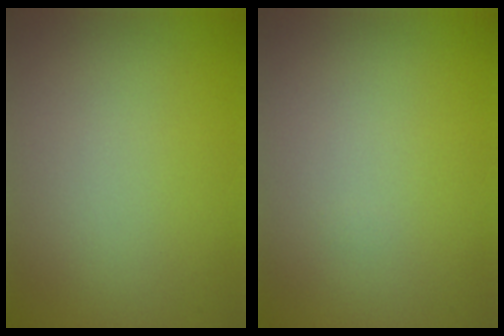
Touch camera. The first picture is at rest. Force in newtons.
{"total": 0.0}